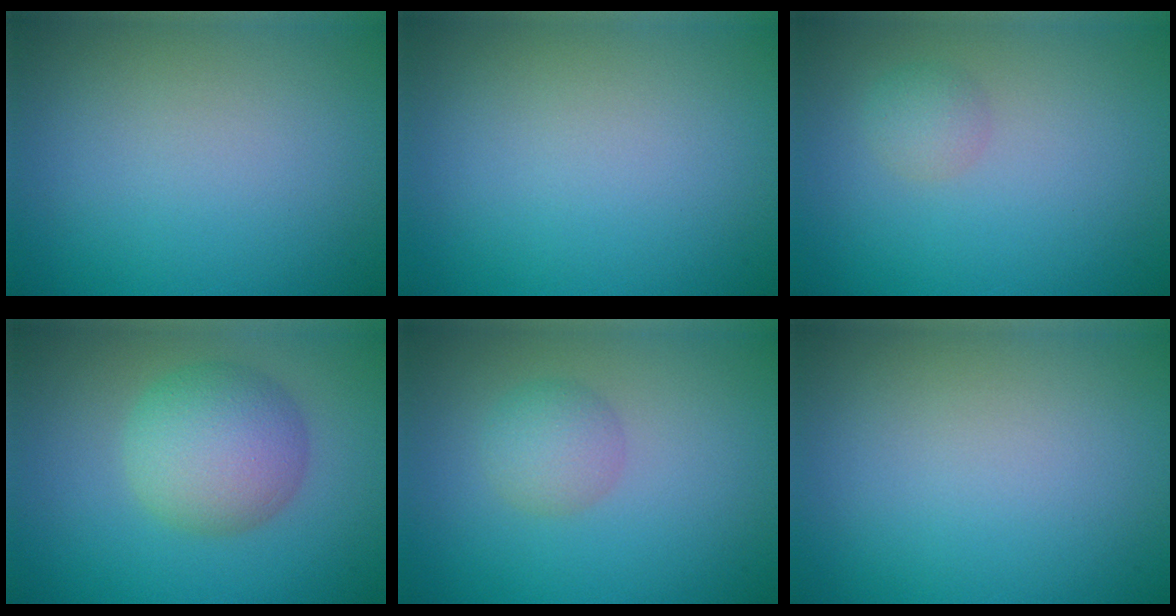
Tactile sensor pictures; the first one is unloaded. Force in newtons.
{"total": 0.0}
{"total": 1.4, "press": 1.4, "slide": 0.1}
{"total": 5.8, "press": 5.8, "slide": 0.2}
{"total": 2.3, "press": 2.3, "slide": 0.0}
{"total": 0.0}